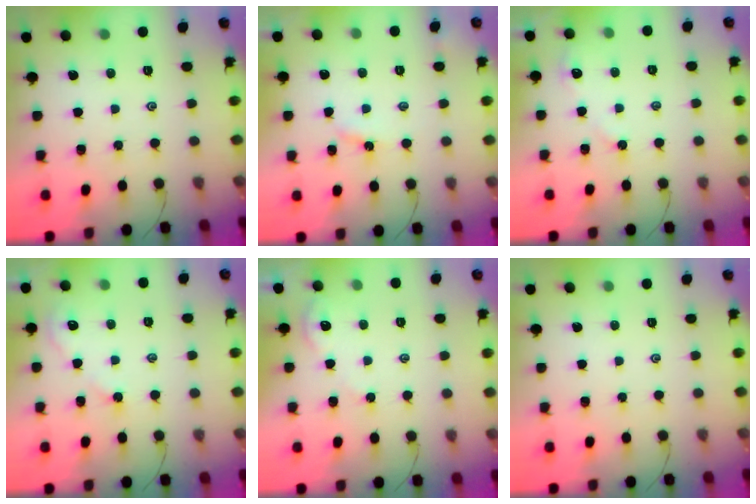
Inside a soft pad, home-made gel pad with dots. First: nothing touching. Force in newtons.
{"total": 2.8, "press": 2.8, "slide": 0.5}
{"total": 3.2, "press": 3.2, "slide": 0.3}
{"total": 2.5, "press": 2.4, "slide": 0.4}
{"total": 1.7, "press": 1.7, "slide": 0.3}
{"total": 0.0}